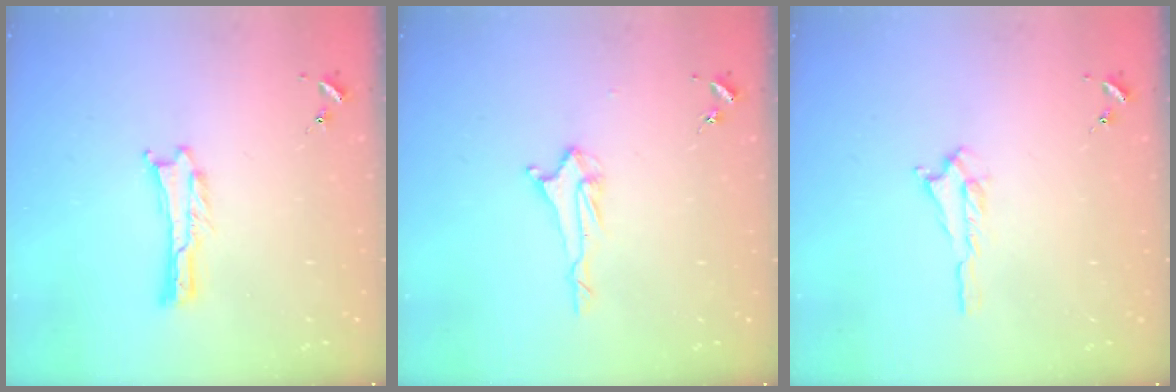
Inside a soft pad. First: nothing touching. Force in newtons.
{"total": 2.1, "press": 2.0, "slide": 0.4}
{"total": 0.7, "press": 0.7, "slide": 0.2}